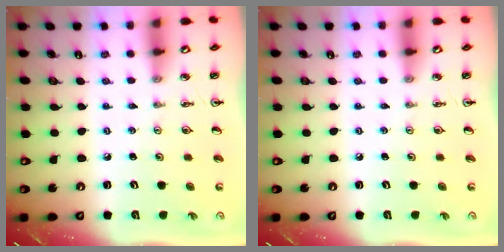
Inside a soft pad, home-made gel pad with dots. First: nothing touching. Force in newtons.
{"total": 0.0}